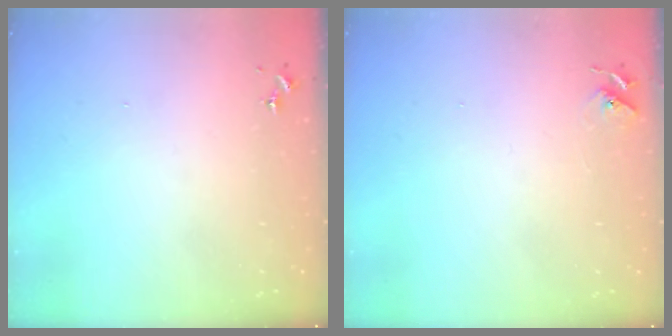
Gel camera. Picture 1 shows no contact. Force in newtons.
{"total": 5.8, "press": 5.8, "slide": 0.7}